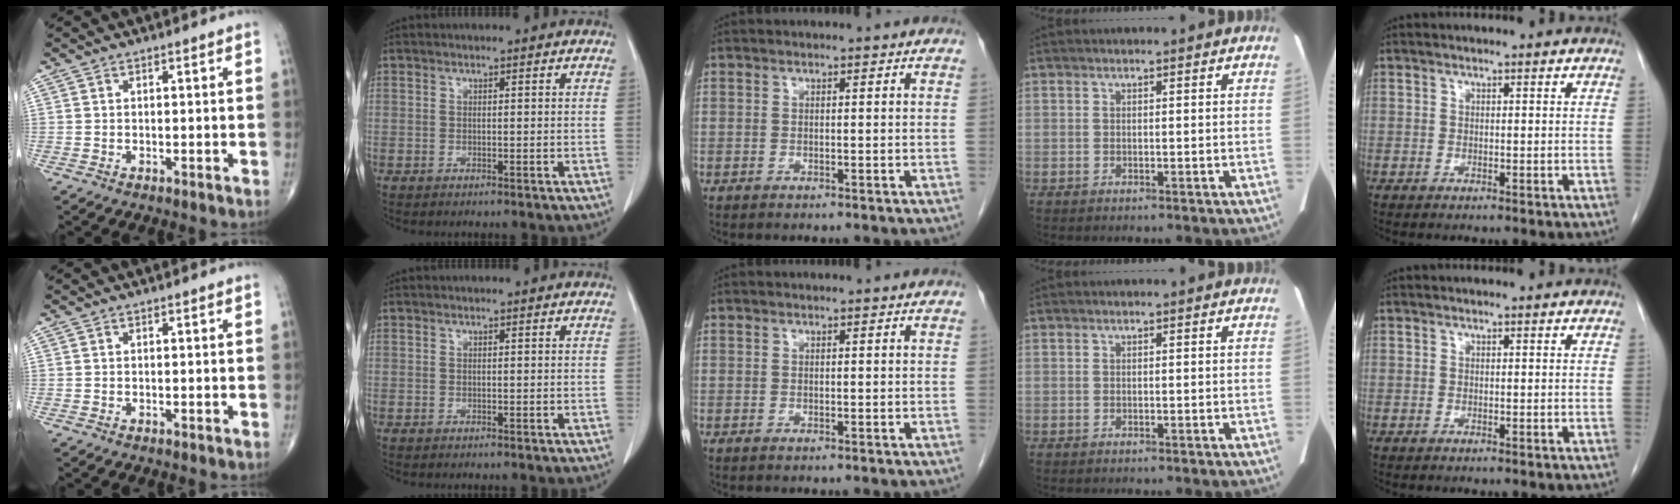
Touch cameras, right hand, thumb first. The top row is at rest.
{}